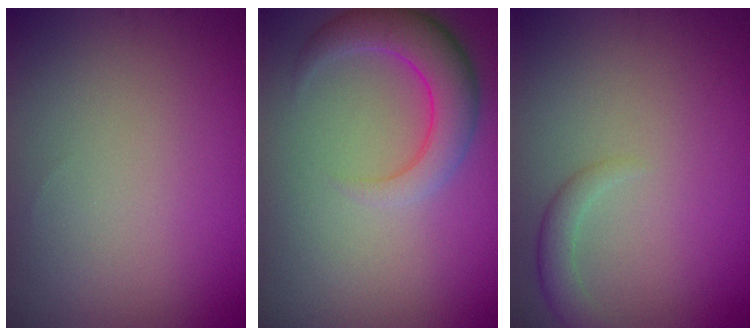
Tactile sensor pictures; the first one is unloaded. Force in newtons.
{"total": 4.6, "press": 4.6, "slide": 0.2}
{"total": 1.7, "press": 1.7, "slide": 0.1}